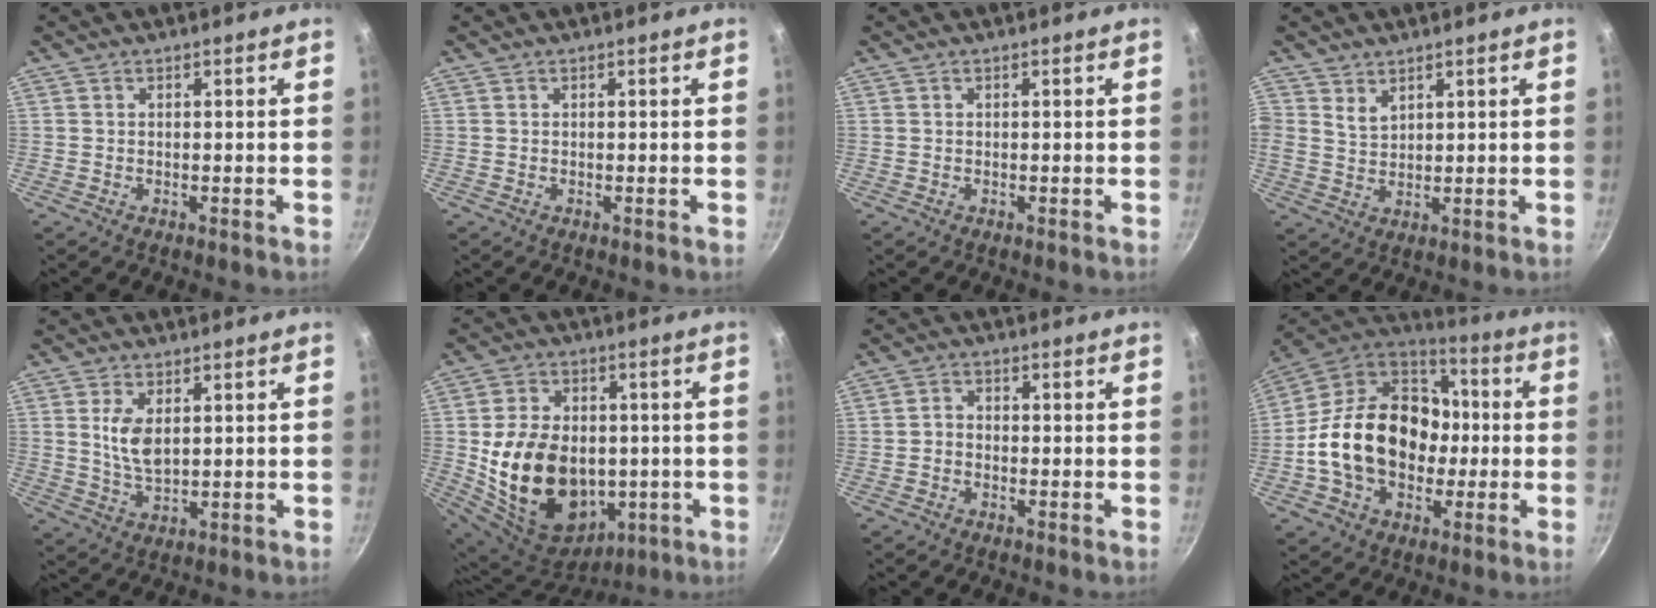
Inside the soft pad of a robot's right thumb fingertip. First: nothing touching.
{"total": 0.0}
{"total": 0.0}
{"total": 3.0, "force": [2.1, 1.8, 1.2], "torque": [-0.017, -0.017, 0.041]}
{"total": 6.1, "force": [1.5, 3.2, 4.9], "torque": [-0.090, -0.019, 0.033]}
{"total": 22.2, "force": [-1.6, 16.3, 15.0], "torque": [-0.253, 0.007, -0.002]}
{"total": 2.1, "force": [-0.9, 1.6, 1.0], "torque": [-0.017, 0.016, -0.022]}
{"total": 24.3, "force": [-2.0, 18.2, 15.9], "torque": [-0.247, 0.051, -0.034]}